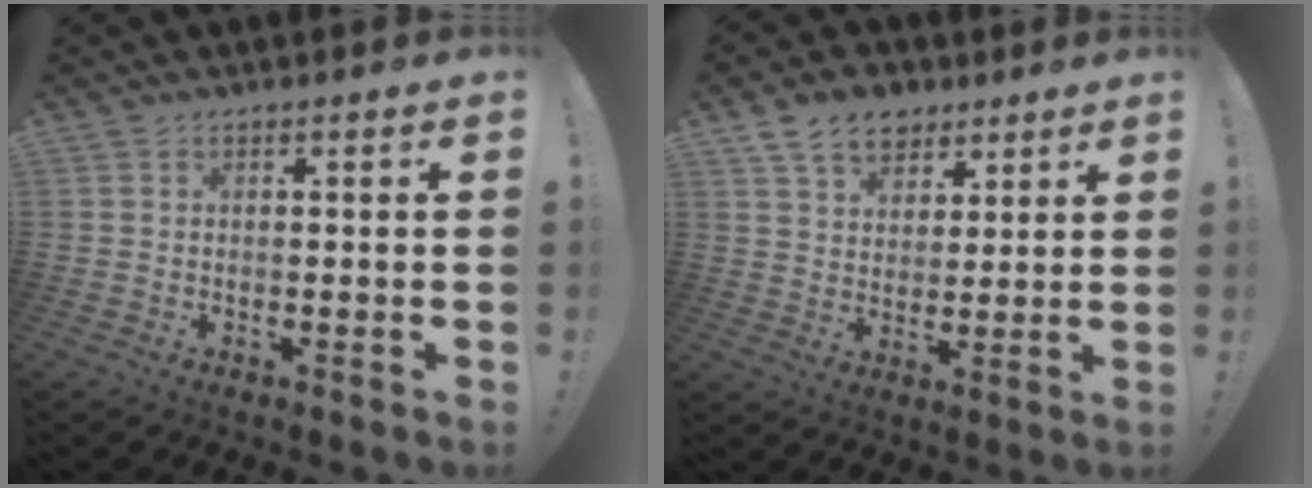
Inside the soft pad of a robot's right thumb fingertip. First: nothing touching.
{"total": 10.8, "force": [6.7, 7.5, 4.0], "torque": [-0.064, -0.033, 0.131]}